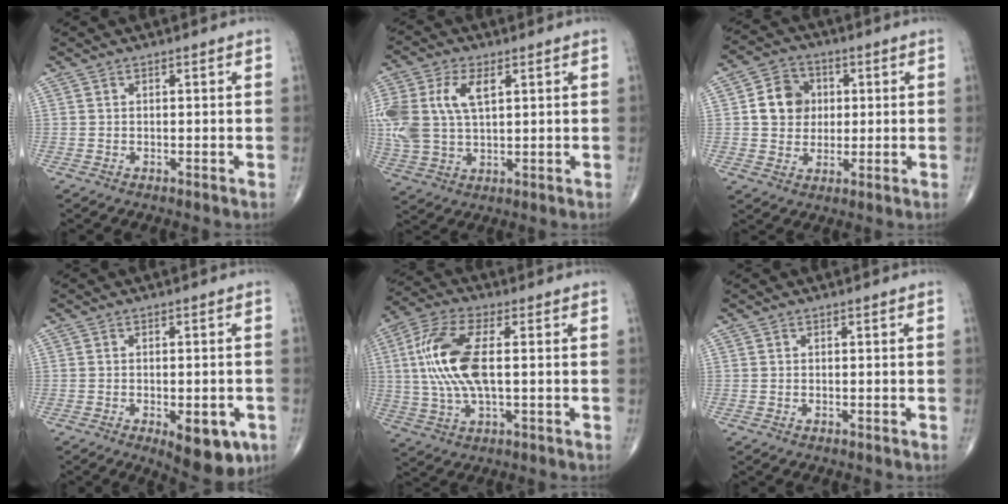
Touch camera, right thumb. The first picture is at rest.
{"total": 14.2, "force": [3.5, 8.2, 11.1], "torque": [-0.264, 0.007, 0.071]}
{"total": 8.8, "force": [1.2, 7.6, 4.3], "torque": [-0.041, 0.002, 0.016]}
{"total": 9.5, "force": [-3.8, 4.1, 7.7], "torque": [-0.081, 0.000, -0.042]}
{"total": 14.1, "force": [1.3, 5.6, 12.8], "torque": [-0.289, 0.010, 0.025]}
{"total": 0.0}